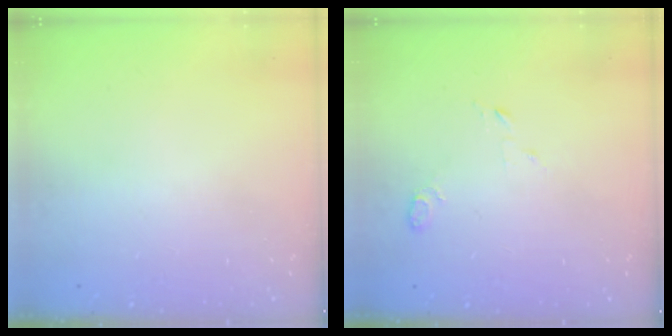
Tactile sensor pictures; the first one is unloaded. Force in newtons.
{"total": 3.3, "press": 3.2, "slide": 0.7}